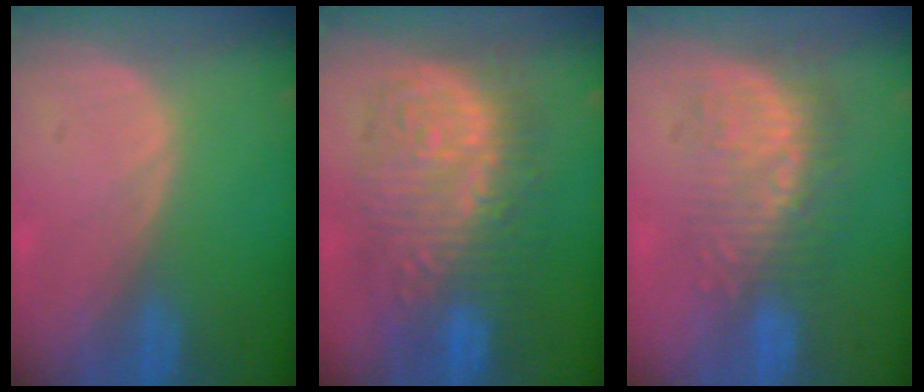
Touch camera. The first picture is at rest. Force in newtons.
{"total": 13.4, "press": 13.3, "slide": 1.4}
{"total": 8.9, "press": 8.4, "slide": 2.9}